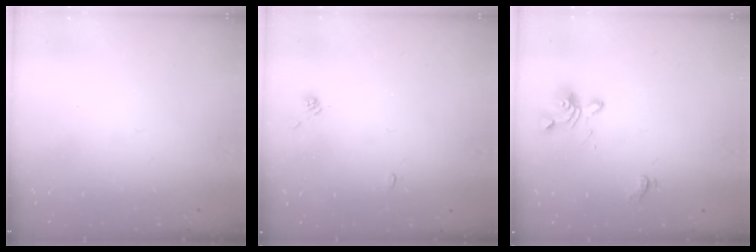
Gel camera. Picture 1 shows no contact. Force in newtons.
{"total": 2.1, "press": 2.1, "slide": 0.3}
{"total": 5.4, "press": 5.4, "slide": 0.3}